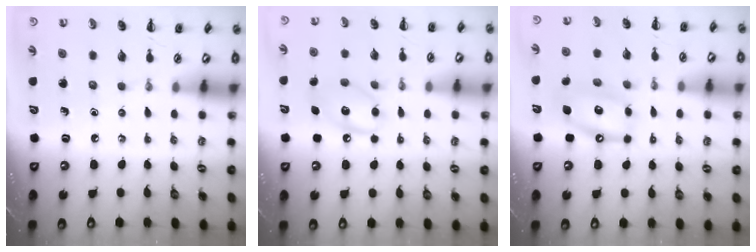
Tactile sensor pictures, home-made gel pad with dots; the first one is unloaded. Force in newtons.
{"total": 10.4, "press": 10.4, "slide": 1.2}
{"total": 12.8, "press": 12.4, "slide": 3.1}